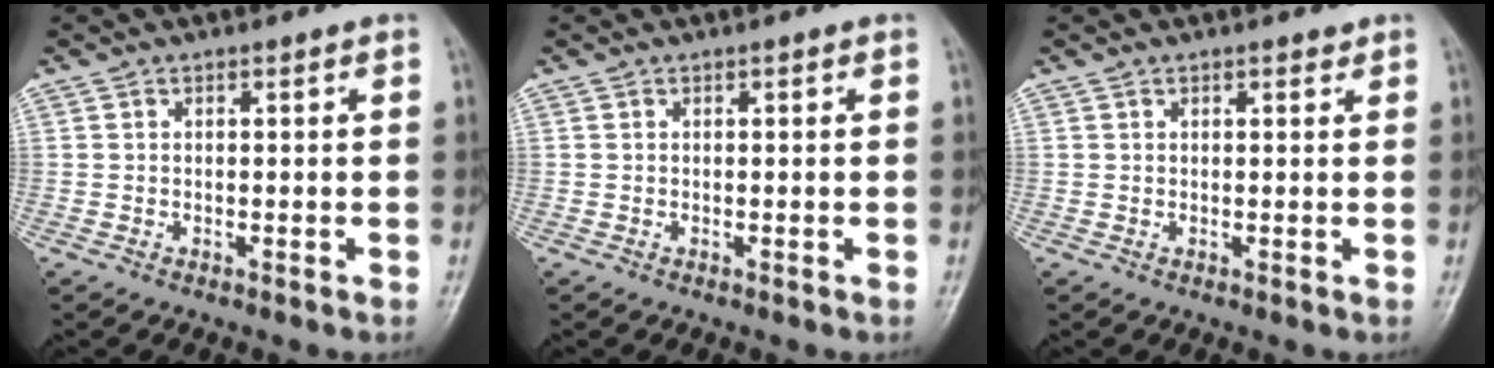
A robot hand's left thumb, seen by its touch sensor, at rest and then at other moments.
{"total": 0.0}
{"total": 1.0, "force": [0.8, 0.5, 0.5], "torque": [-0.003, -0.003, 0.009]}